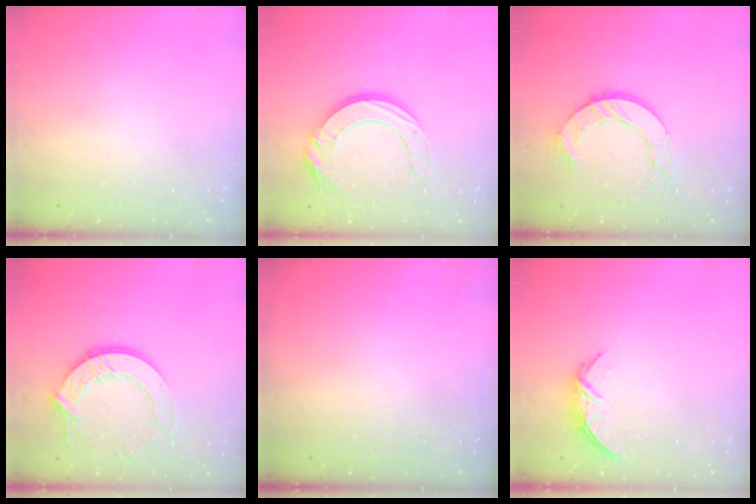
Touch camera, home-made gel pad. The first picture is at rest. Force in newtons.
{"total": 14.2, "press": 14.1, "slide": 1.5}
{"total": 11.0, "press": 10.9, "slide": 1.1}
{"total": 12.6, "press": 12.6, "slide": 1.1}
{"total": 0.0}
{"total": 5.2, "press": 5.2, "slide": 0.6}